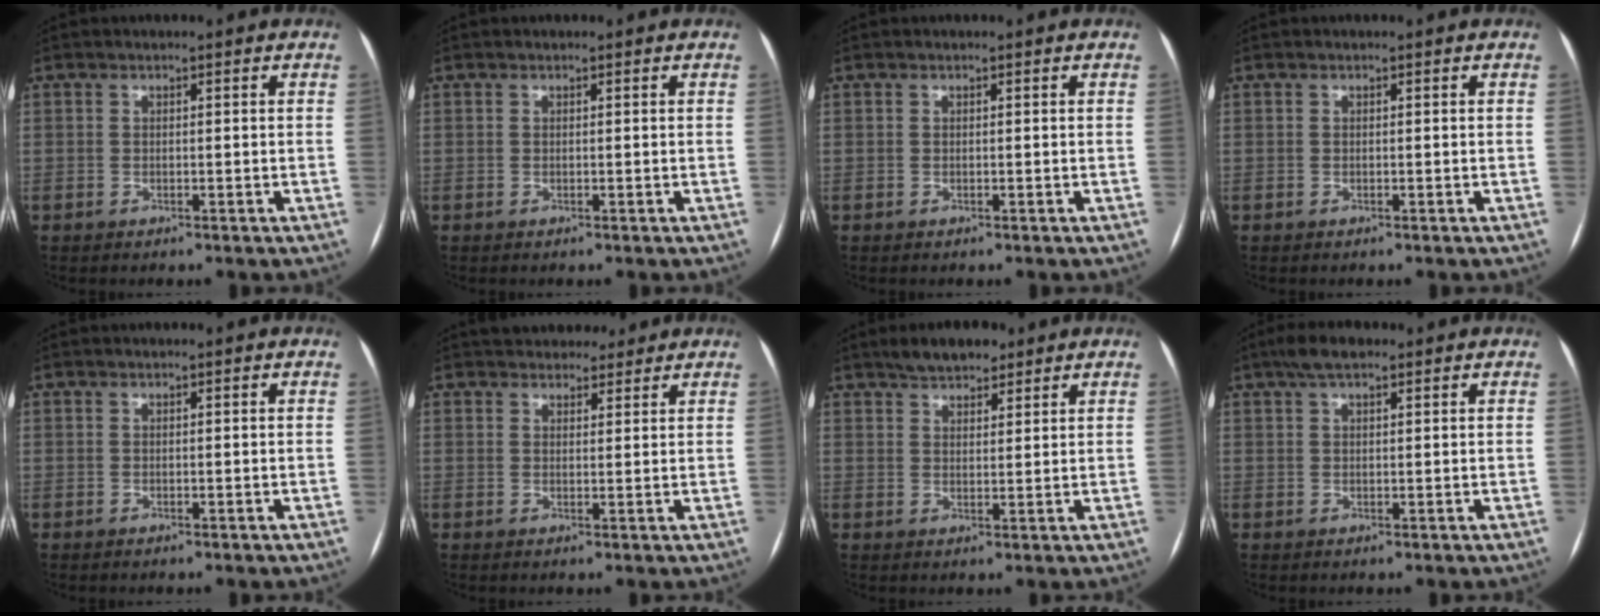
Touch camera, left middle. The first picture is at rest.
{"total": 0.0}
{"total": 0.0}
{"total": 0.0}
{"total": 0.0}
{"total": 7.6, "force": [6.8, 3.0, 1.7], "torque": [-0.004, 0.015, 0.089]}
{"total": 5.5, "force": [4.2, 2.3, 2.7], "torque": [-0.045, 0.014, 0.071]}
{"total": 4.1, "force": [2.8, 1.4, 2.7], "torque": [-0.056, 0.020, 0.048]}